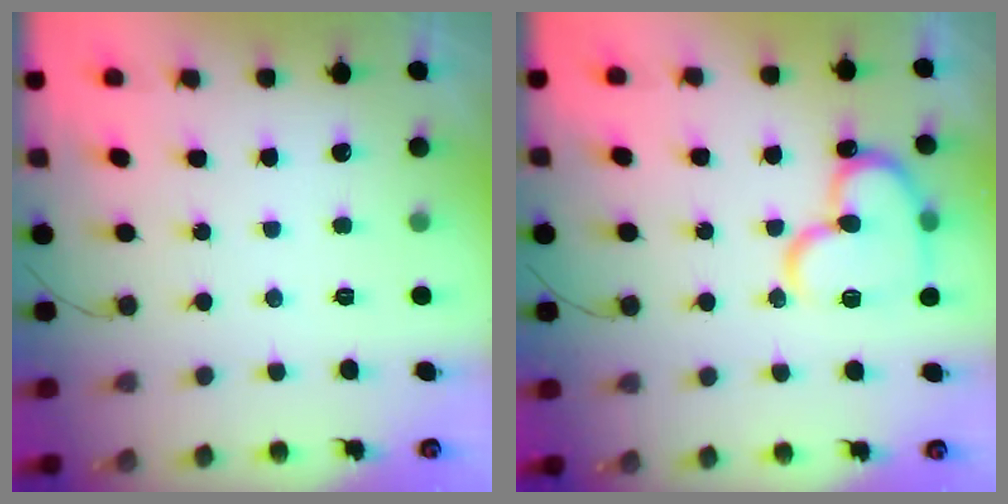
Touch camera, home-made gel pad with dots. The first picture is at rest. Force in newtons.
{"total": 17.2, "press": 17.1, "slide": 1.6}